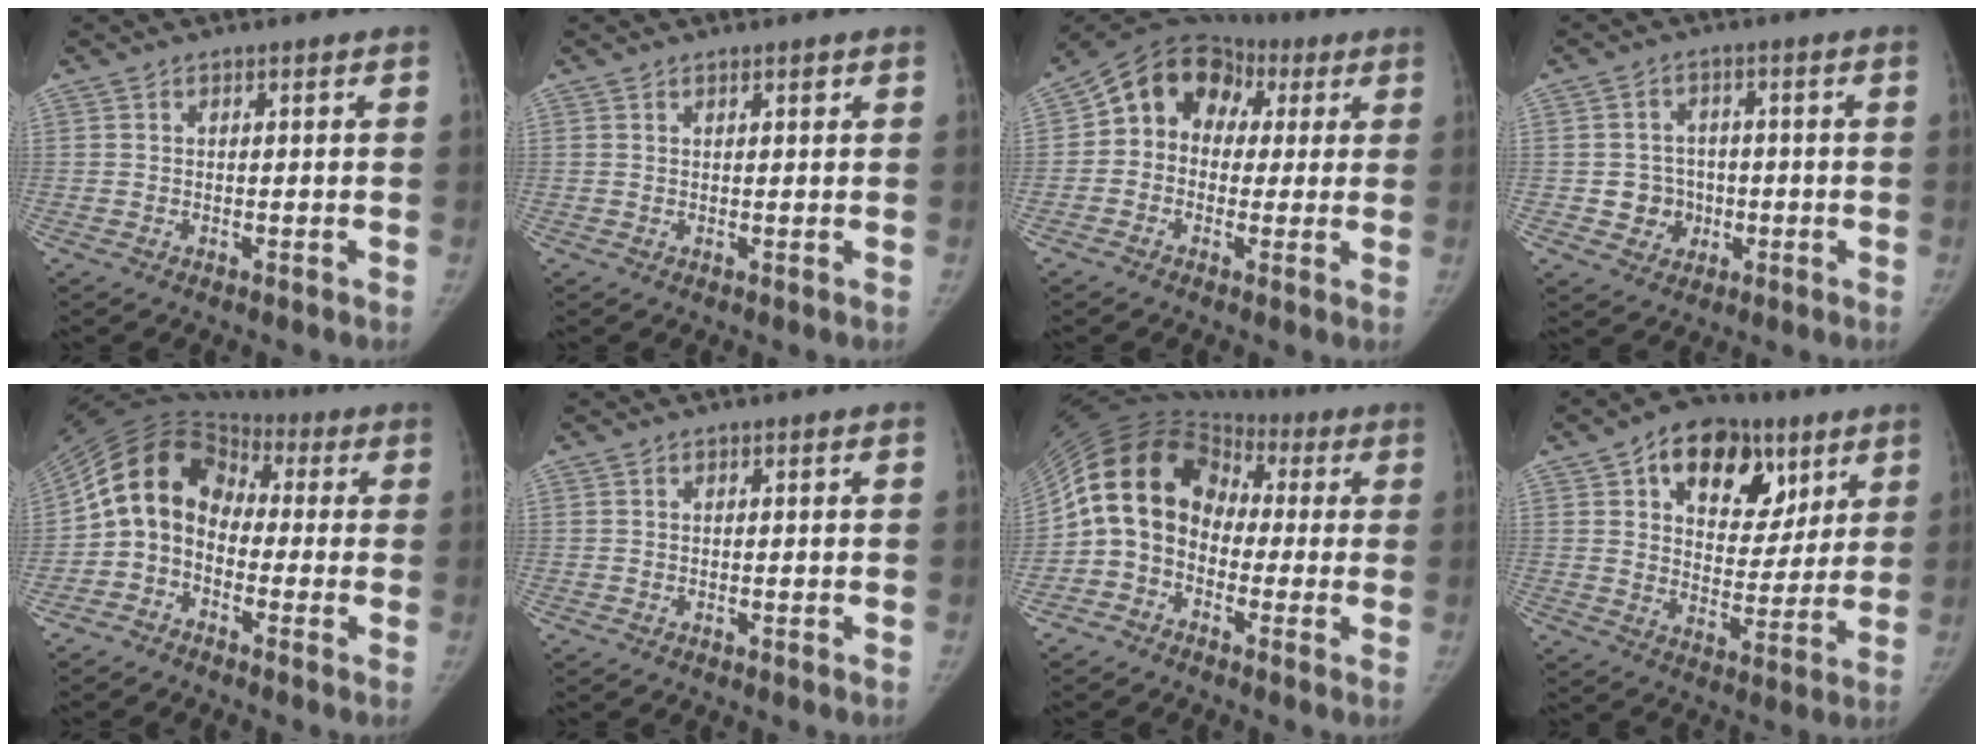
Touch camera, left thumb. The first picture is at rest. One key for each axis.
{"total": 0.9, "fx": 0.6, "fy": 0.3, "fz": 0.7, "tx": -0.008, "ty": -0.001, "tz": 0.009}
{"total": 13.0, "fx": 2.2, "fy": 11.0, "fz": 6.6, "tx": -0.083, "ty": 0.042, "tz": 0.024}
{"total": 6.0, "fx": -1.2, "fy": 5.6, "fz": 1.7, "tx": 0.002, "ty": 0.013, "tz": -0.016}
{"total": 12.2, "fx": -1.7, "fy": 9.8, "fz": 7.1, "tx": -0.114, "ty": 0.063, "tz": -0.048}
{"total": 0.0}
{"total": 13.8, "fx": -1.7, "fy": 11.4, "fz": 7.6, "tx": -0.124, "ty": 0.066, "tz": -0.048}
{"total": 18.0, "fx": 8.8, "fy": 11.7, "fz": 10.6, "tx": -0.101, "ty": -0.020, "tz": 0.133}